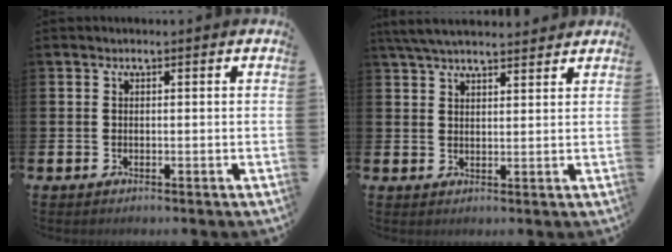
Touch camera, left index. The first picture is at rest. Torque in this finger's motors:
{"motor_torque": [0.99, -1.14, 0.47, 0.04]}